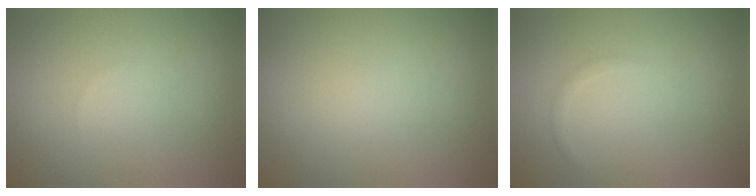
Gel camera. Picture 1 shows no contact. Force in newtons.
{"total": 0.0}
{"total": 0.7, "press": 0.7, "slide": 0.1}